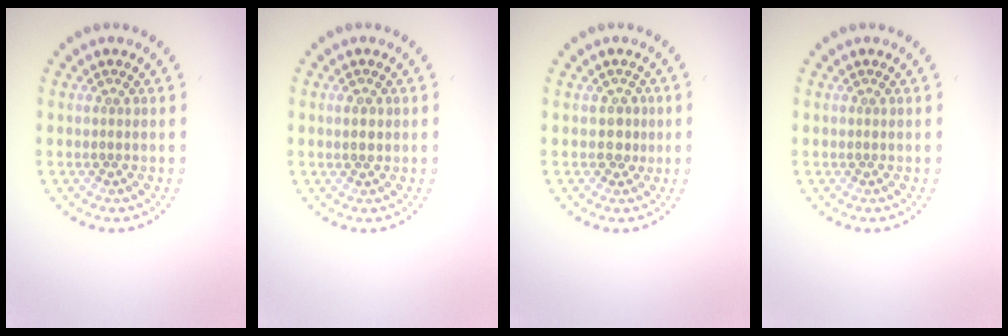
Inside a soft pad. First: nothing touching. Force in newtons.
{"total": 1.2, "press": 1.2, "slide": 0.2}
{"total": 1.5, "press": 1.2, "slide": 0.9}
{"total": 0.0}